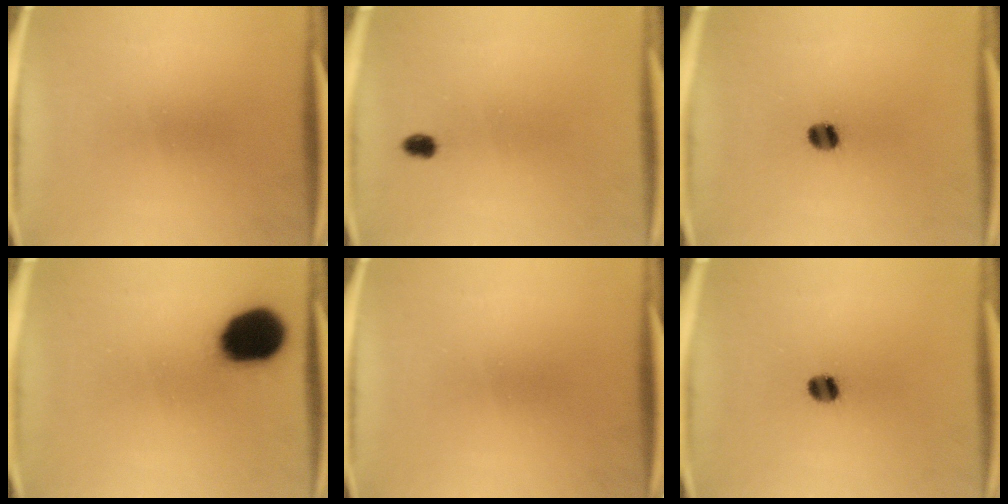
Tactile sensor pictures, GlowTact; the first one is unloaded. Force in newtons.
{"total": 1.9}
{"total": 3.5}
{"total": 15.2}
{"total": 0.0}
{"total": 3.5}